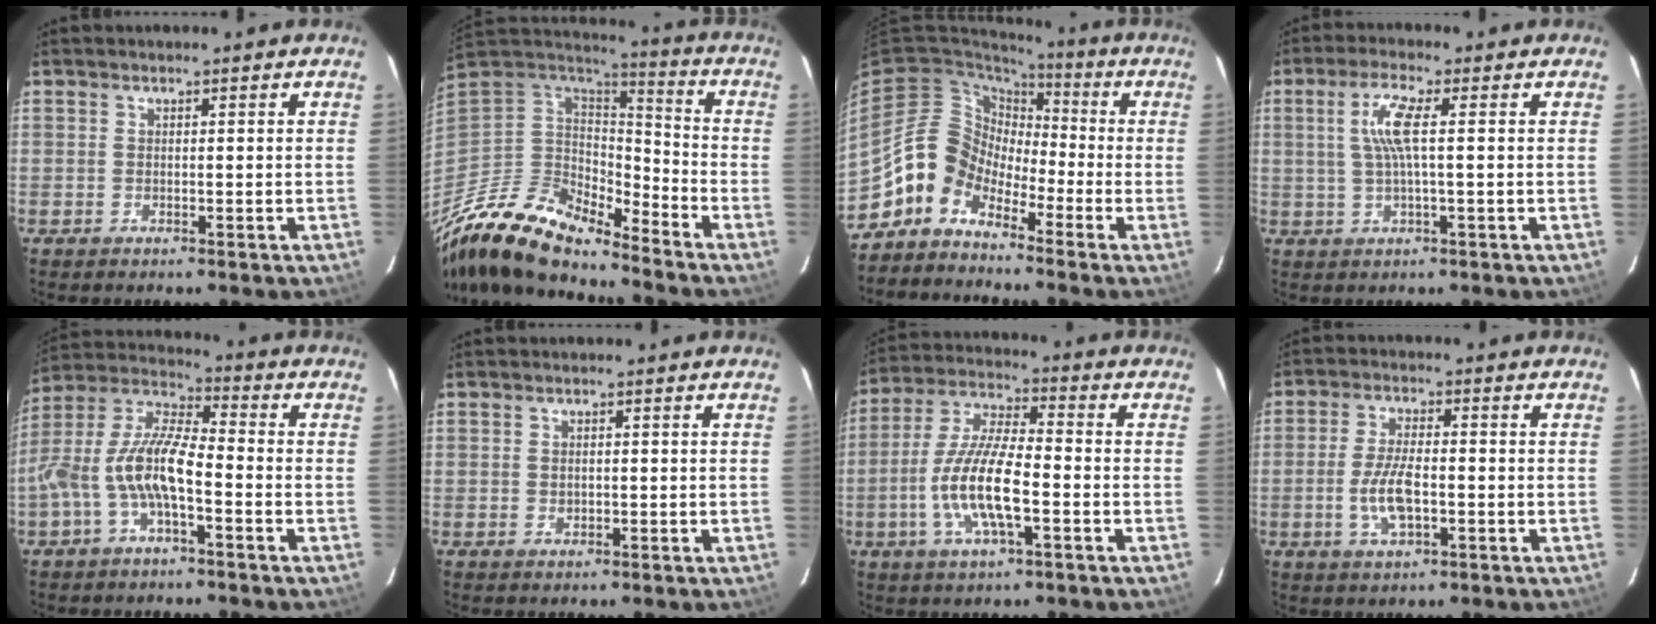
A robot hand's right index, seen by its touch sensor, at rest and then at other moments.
{"total": 19.6, "force": [-15.5, 5.9, 10.5], "torque": [-0.216, -0.034, -0.296]}
{"total": 9.3, "force": [-5.7, 7.0, 2.2], "torque": [-0.044, 0.039, -0.129]}
{"total": 5.7, "force": [0.8, 0.3, 5.7], "torque": [-0.112, 0.002, 0.018]}
{"total": 11.2, "force": [-3.8, 3.5, 9.9], "torque": [-0.210, 0.009, -0.072]}
{"total": 0.9, "force": [0.0, 0.8, 0.5], "torque": [-0.007, 0.000, 0.001]}
{"total": 12.9, "force": [-3.9, 3.4, 11.9], "torque": [-0.247, -0.004, -0.076]}
{"total": 7.0, "force": [-1.8, 2.7, 6.2], "torque": [-0.129, -0.002, -0.033]}